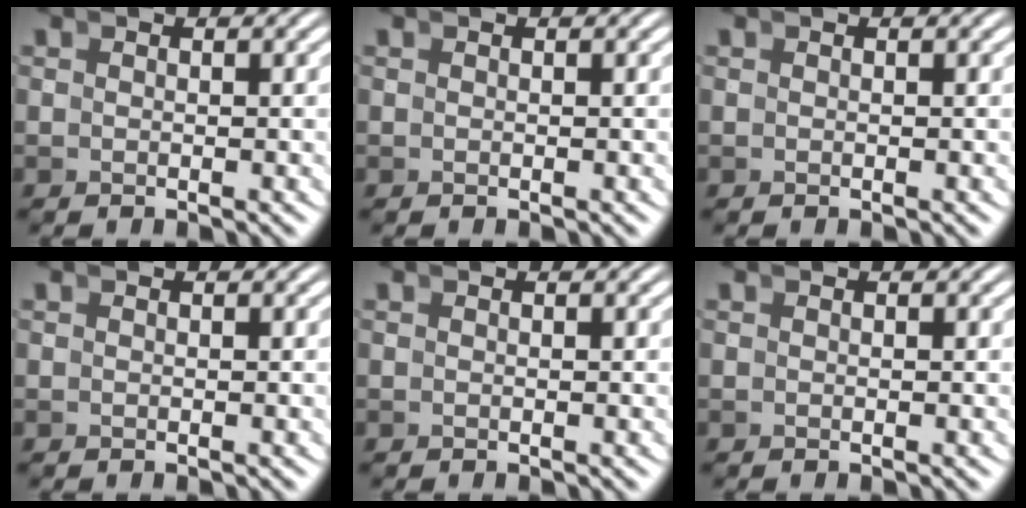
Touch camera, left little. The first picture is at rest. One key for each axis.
{"total": 0.0}
{"total": 0.0}
{"total": 0.0}
{"total": 0.0}
{"total": 0.0}